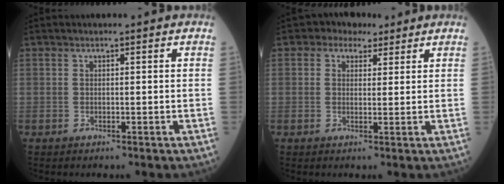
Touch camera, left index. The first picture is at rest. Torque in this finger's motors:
{"motor_torque": [0.24, 0.08, 0.05, 0.00]}